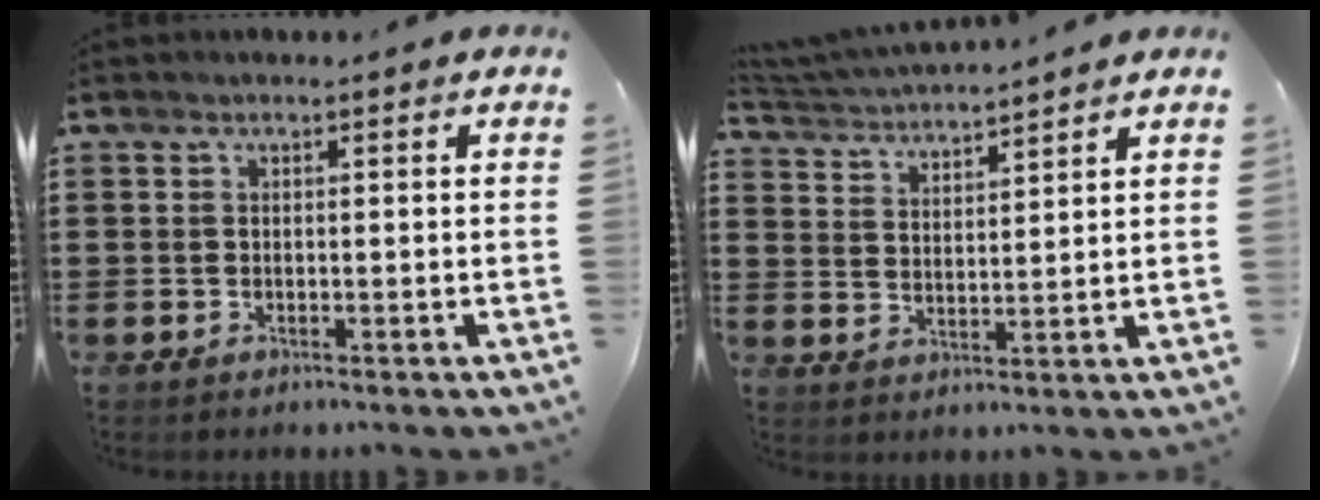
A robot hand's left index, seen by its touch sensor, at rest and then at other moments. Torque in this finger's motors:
{"motor_torque": [-0.02, -0.04, 0.35, 0.14]}